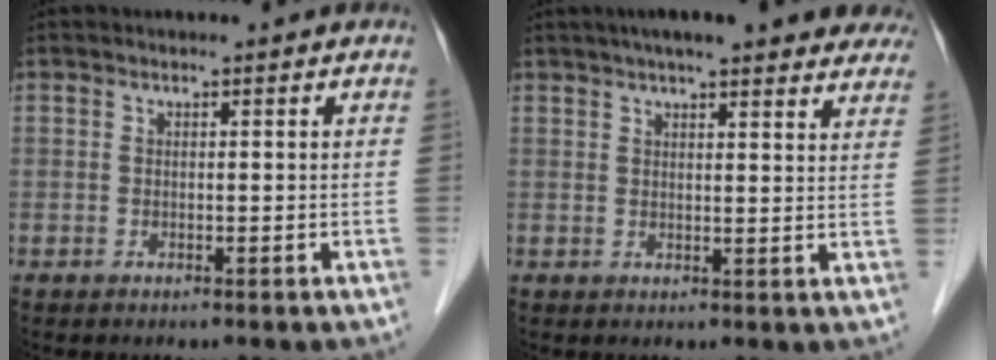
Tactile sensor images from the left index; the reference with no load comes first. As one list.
[{"total": 18.5, "force": [15.7, 3.4, 9.2], "torque": [-0.115, 0.038, 0.187]}]